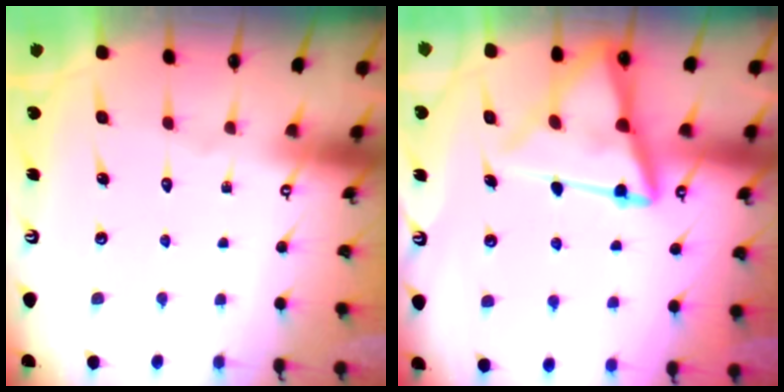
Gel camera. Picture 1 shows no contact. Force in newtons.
{"total": 14.9, "press": 14.8, "slide": 1.5}